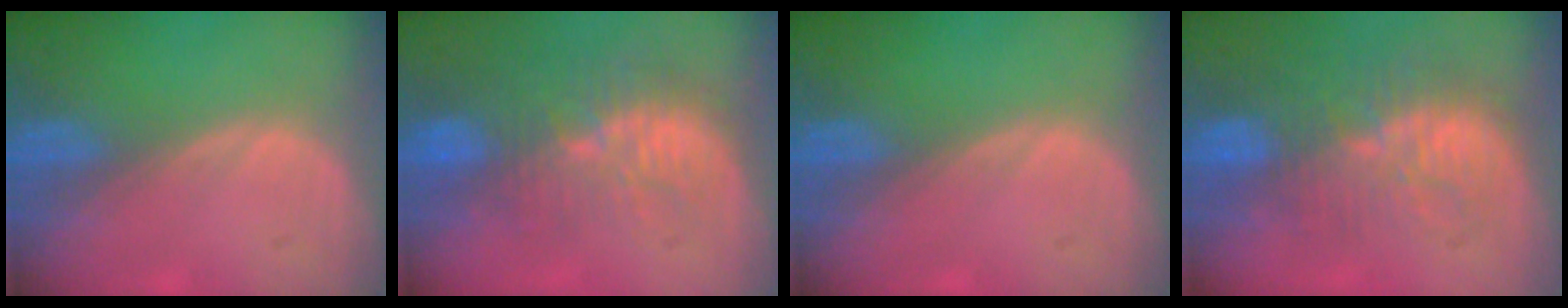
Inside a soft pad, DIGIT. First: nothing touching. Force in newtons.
{"total": 10.1, "press": 9.2, "slide": 4.2}
{"total": 0.0}
{"total": 10.0, "press": 9.5, "slide": 3.0}